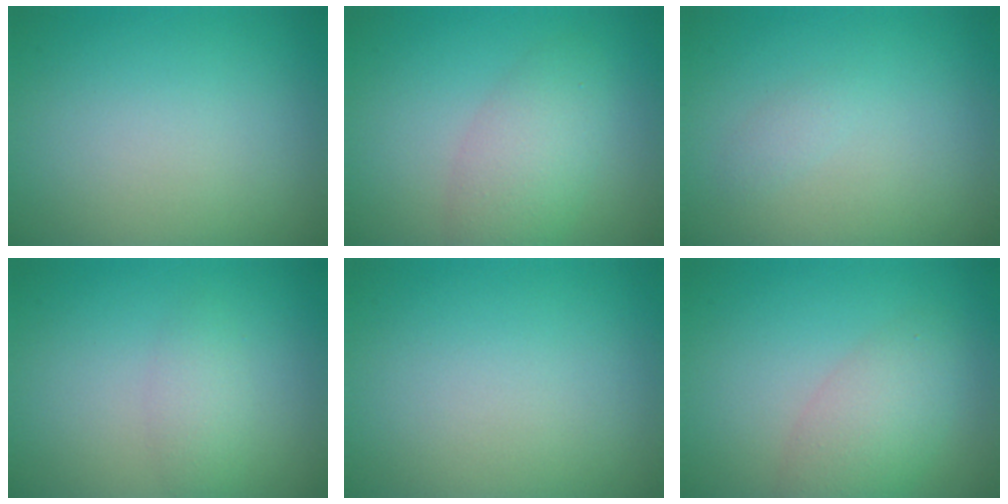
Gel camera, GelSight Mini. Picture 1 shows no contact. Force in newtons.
{"total": 3.8, "press": 3.8, "slide": 0.0}
{"total": 0.7, "press": 0.7, "slide": 0.0}
{"total": 1.7, "press": 1.7, "slide": 0.1}
{"total": 0.0}
{"total": 3.8, "press": 3.8, "slide": 0.2}